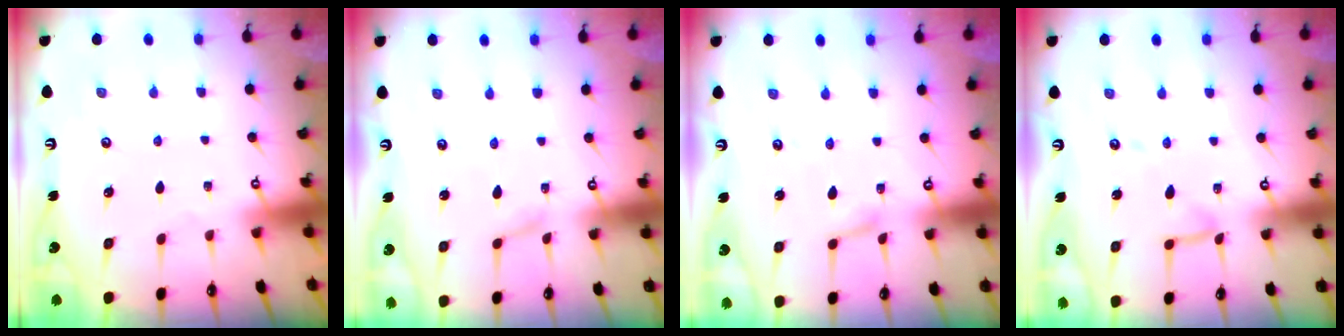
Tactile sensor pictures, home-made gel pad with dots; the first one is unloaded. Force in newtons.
{"total": 2.5, "press": 2.5, "slide": 0.1}
{"total": 2.2, "press": 2.2, "slide": 0.3}
{"total": 8.5, "press": 8.4, "slide": 0.8}